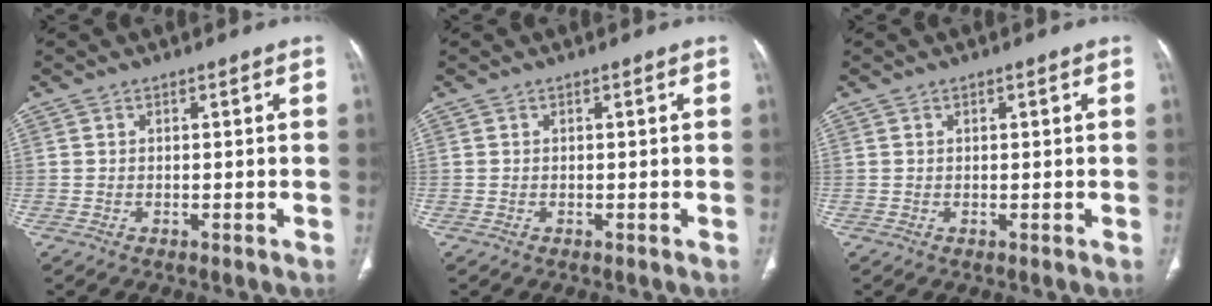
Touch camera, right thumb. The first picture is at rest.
{"total": 0.0}
{"total": 0.6, "force": [0.4, 0.1, 0.4], "torque": [-0.003, 0.000, 0.006]}